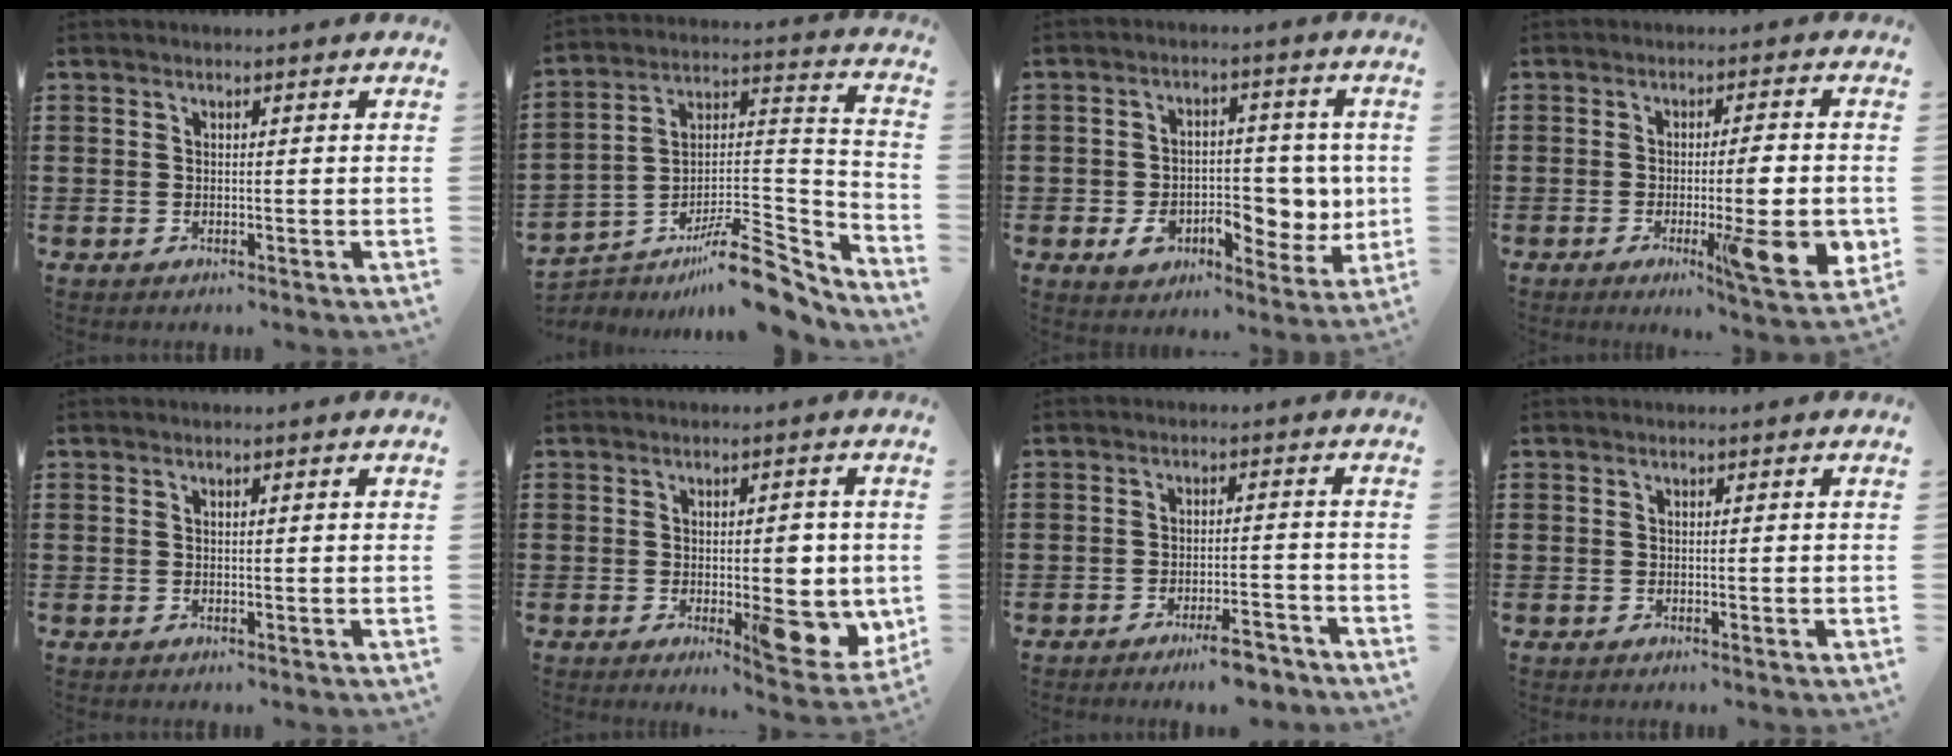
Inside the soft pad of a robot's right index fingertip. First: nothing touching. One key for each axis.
{"total": 11.3, "fx": -8.6, "fy": 3.3, "fz": 6.5, "tx": -0.091, "ty": 0.037, "tz": -0.155}
{"total": 8.4, "fx": -1.2, "fy": 6.0, "fz": 5.8, "tx": -0.077, "ty": 0.008, "tz": -0.019}
{"total": 10.2, "fx": -2.3, "fy": 1.3, "fz": 9.8, "tx": -0.142, "ty": -0.011, "tz": -0.034}
{"total": 0.6, "fx": 0.2, "fy": 0.0, "fz": 0.6, "tx": -0.011, "ty": 0.000, "tz": 0.003}
{"total": 7.5, "fx": -0.9, "fy": 3.1, "fz": 6.8, "tx": -0.082, "ty": -0.005, "tz": -0.014}
{"total": 4.6, "fx": -3.9, "fy": 0.4, "fz": 2.5, "tx": -0.040, "ty": -0.001, "tz": -0.071}
{"total": 0.0}